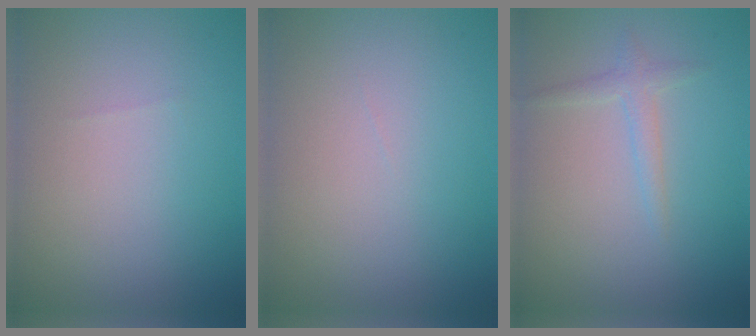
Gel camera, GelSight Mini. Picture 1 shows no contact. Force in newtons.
{"total": 0.0}
{"total": 1.5, "press": 1.5, "slide": 0.1}